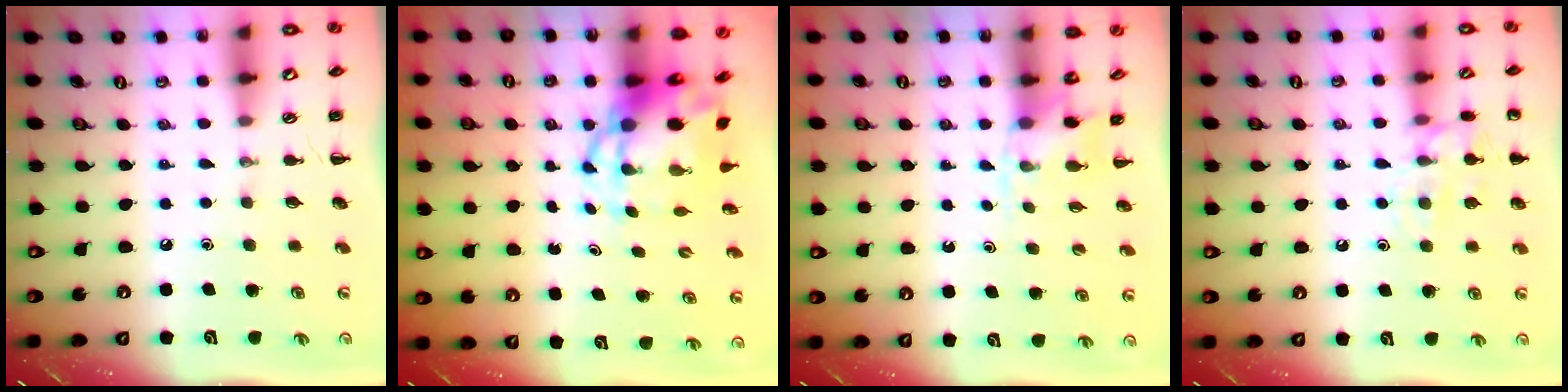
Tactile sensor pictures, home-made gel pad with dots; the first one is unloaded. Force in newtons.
{"total": 6.4, "press": 6.1, "slide": 1.9}
{"total": 2.9, "press": 2.7, "slide": 1.2}
{"total": 10.9, "press": 10.9, "slide": 0.8}